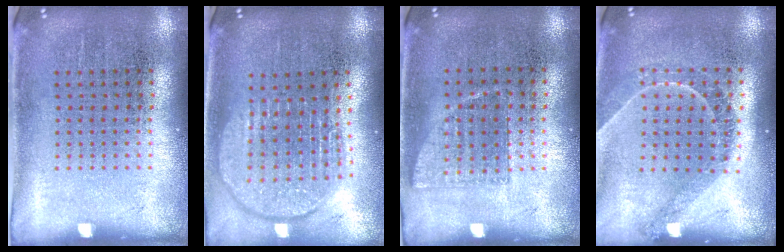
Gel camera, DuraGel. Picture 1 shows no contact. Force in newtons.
{"total": 1.8, "press": 1.6, "slide": 1.0}
{"total": 0.7, "press": 0.7, "slide": 0.2}
{"total": 1.3, "press": 1.2, "slide": 0.4}